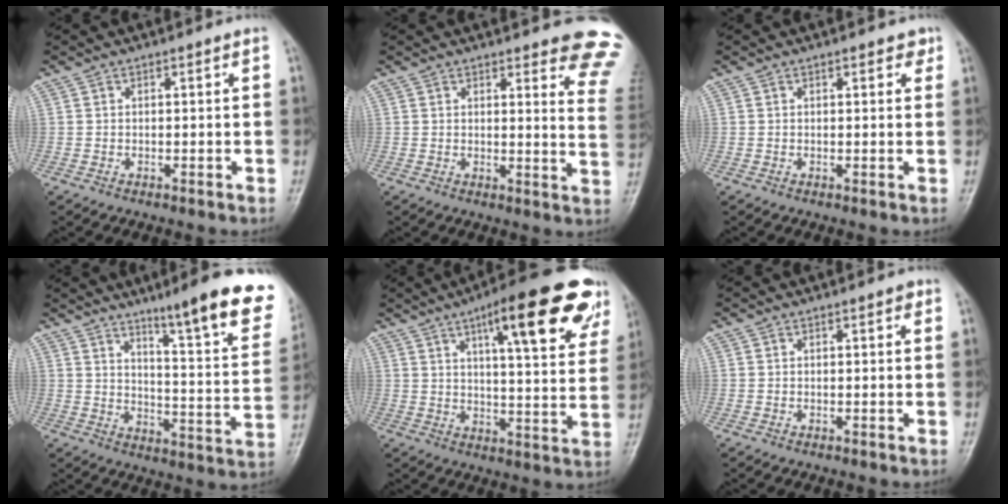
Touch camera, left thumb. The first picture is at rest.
{"total": 11.9, "force": [10.6, 2.3, 5.0], "torque": [-0.014, -0.085, 0.090]}
{"total": 1.9, "force": [1.1, 1.0, 1.1], "torque": [-0.001, -0.002, 0.011]}
{"total": 20.3, "force": [13.5, 2.4, 15.0], "torque": [-0.173, -0.070, 0.189]}
{"total": 20.4, "force": [11.0, 5.2, 16.3], "torque": [-0.192, -0.027, 0.150]}
{"total": 0.7, "force": [0.3, 0.3, 0.5], "torque": [-0.006, 0.001, 0.002]}